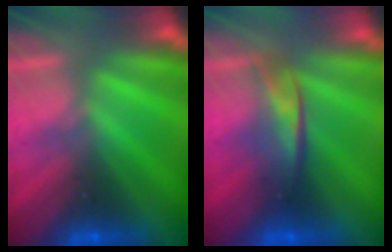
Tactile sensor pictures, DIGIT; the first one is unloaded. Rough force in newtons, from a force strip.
{"total": 2.1}